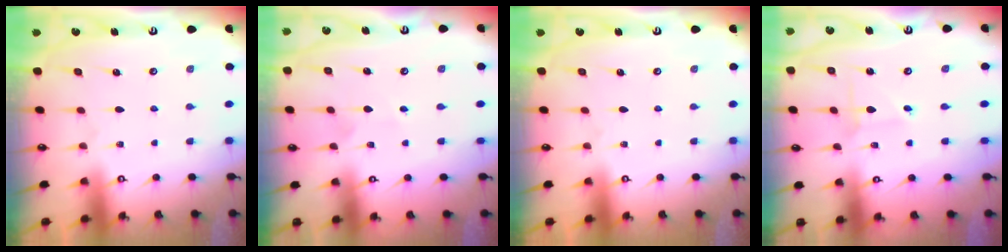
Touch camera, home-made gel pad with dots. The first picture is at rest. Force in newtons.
{"total": 2.6, "press": 2.4, "slide": 1.0}
{"total": 0.0}
{"total": 2.3, "press": 2.3, "slide": 0.2}